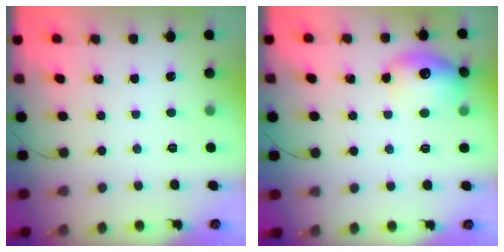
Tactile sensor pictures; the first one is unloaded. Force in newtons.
{"total": 14.0, "press": 13.9, "slide": 1.3}